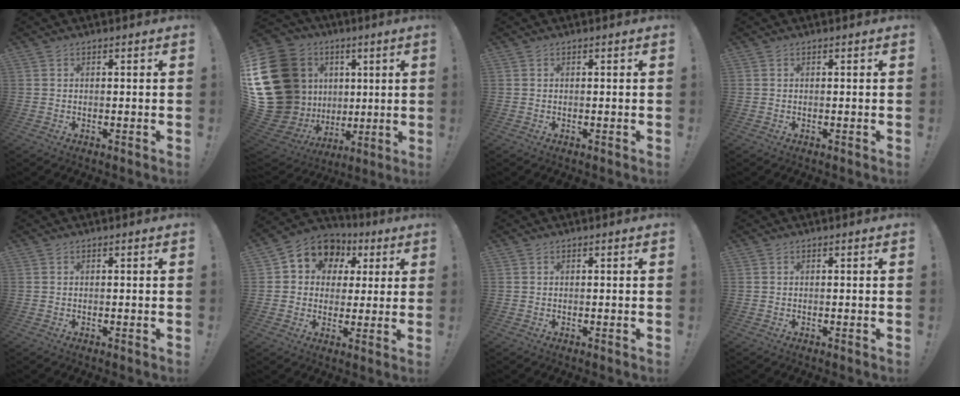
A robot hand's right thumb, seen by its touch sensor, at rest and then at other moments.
{"total": 27.9, "force": [4.4, 22.1, 16.5], "torque": [-0.314, -0.038, 0.161]}
{"total": 0.0}
{"total": 0.0}
{"total": 0.0}
{"total": 10.2, "force": [4.1, 8.4, 4.0], "torque": [-0.064, -0.019, 0.079]}
{"total": 0.0}
{"total": 0.0}